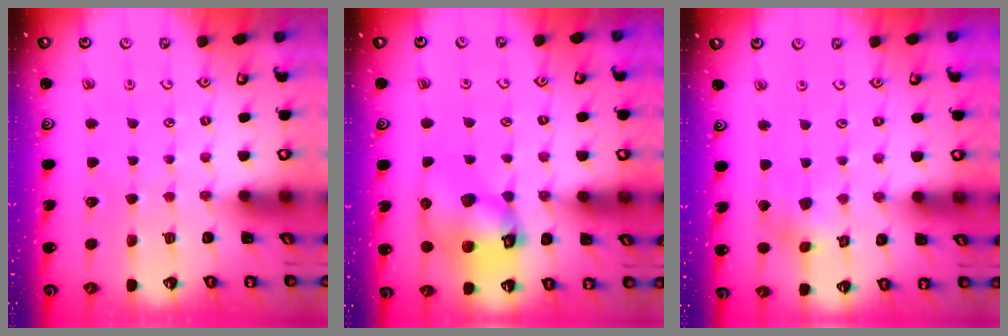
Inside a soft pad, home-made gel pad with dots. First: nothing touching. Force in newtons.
{"total": 13.2, "press": 13.0, "slide": 1.8}
{"total": 5.4, "press": 5.4, "slide": 0.5}